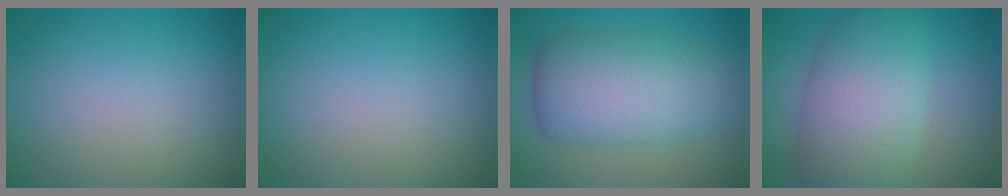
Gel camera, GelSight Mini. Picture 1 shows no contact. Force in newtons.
{"total": 0.0}
{"total": 9.2, "press": 9.2, "slide": 0.1}
{"total": 9.0, "press": 9.0, "slide": 0.3}